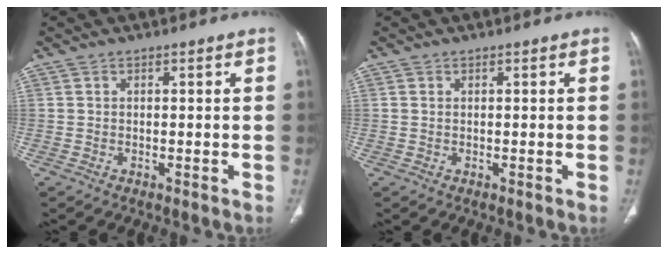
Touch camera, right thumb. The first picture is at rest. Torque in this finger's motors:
{"motor_torque": [-0.16, 0.11, -0.33, 0.22, -0.02]}